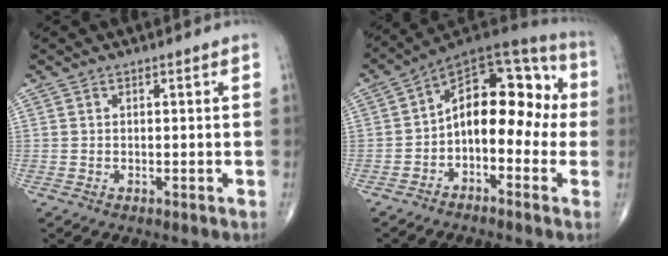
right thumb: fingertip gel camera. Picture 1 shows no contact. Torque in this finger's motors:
{"motor_torque": [0.09, 0.64, 1.33, -0.22, 0.32]}